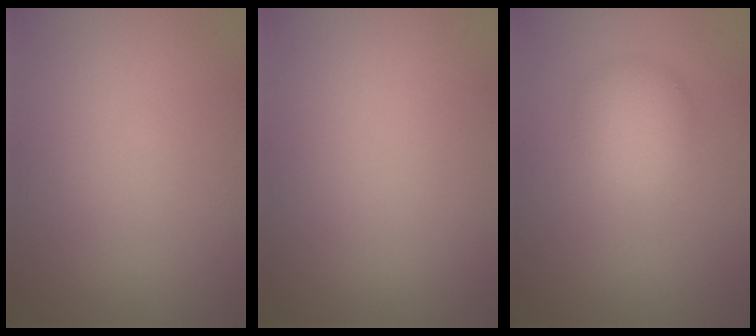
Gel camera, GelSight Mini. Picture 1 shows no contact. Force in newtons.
{"total": 0.0}
{"total": 3.0, "press": 3.0, "slide": 0.1}